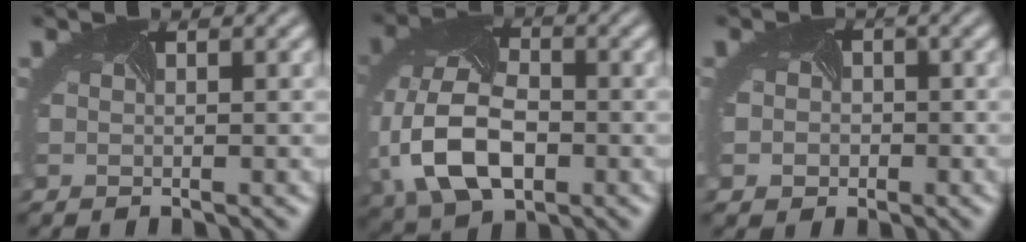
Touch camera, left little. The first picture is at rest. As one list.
[{"total": 10.3, "force": [-2.2, 6.8, 7.5], "torque": [-0.185, -0.021, -0.043]}, {"total": 3.7, "force": [-0.3, 3.2, 1.8], "torque": [-0.017, 0.002, -0.015]}]